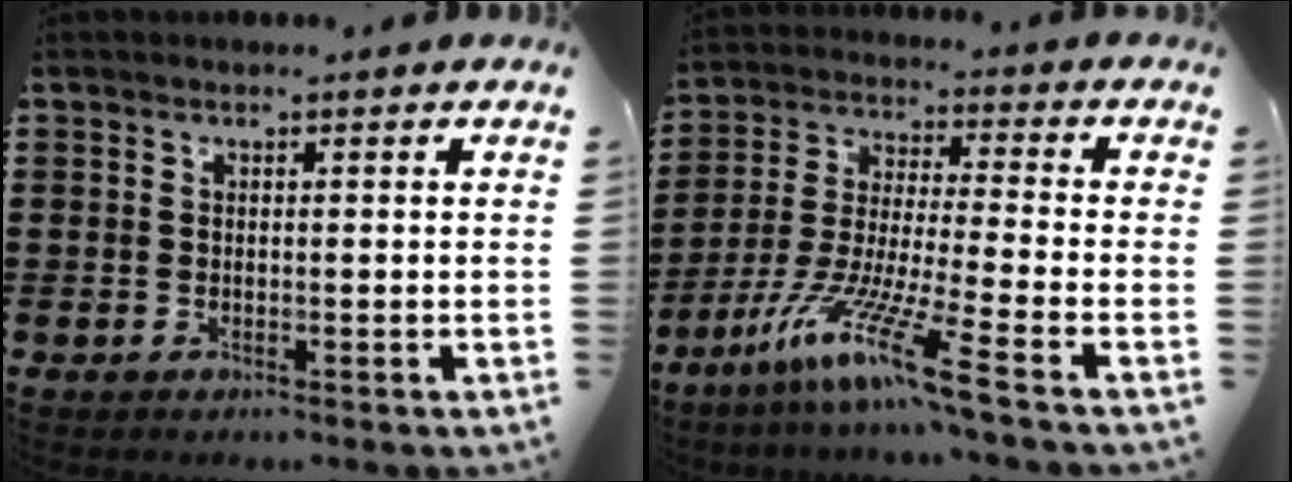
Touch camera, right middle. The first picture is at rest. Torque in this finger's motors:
{"motor_torque": [2.14, 0.00, 0.65, 0.21]}